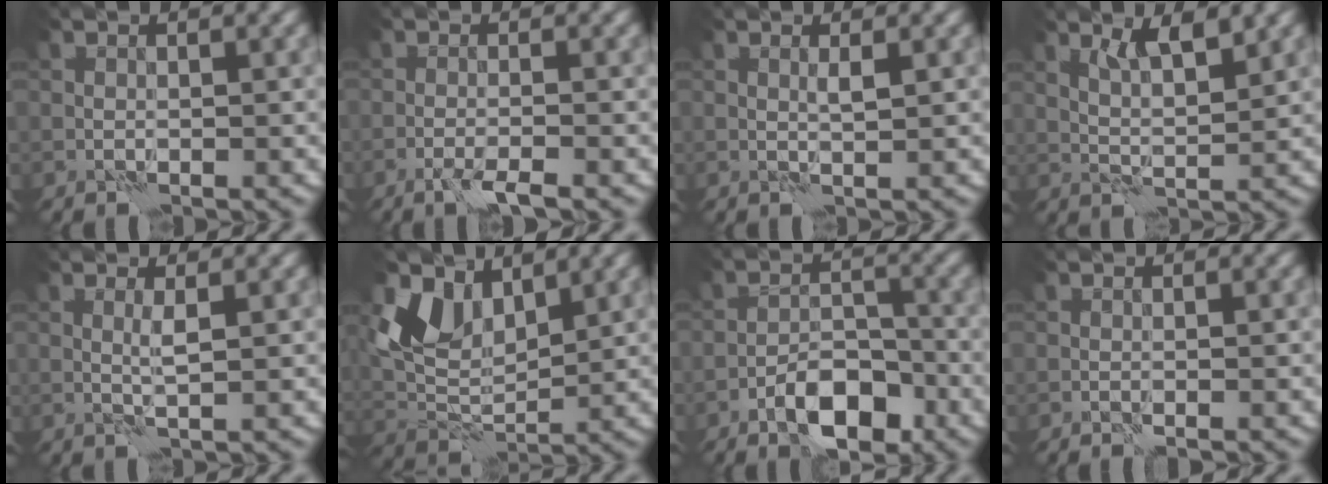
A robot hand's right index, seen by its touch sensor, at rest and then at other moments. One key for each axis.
{"total": 2.1, "fx": -1.4, "fy": 0.0, "fz": 1.6, "tx": -0.034, "ty": -0.001, "tz": -0.032}
{"total": 0.8, "fx": 0.4, "fy": -0.1, "fz": 0.7, "tx": -0.017, "ty": -0.001, "tz": 0.006}
{"total": 3.1, "fx": 2.0, "fy": 0.5, "fz": 2.2, "tx": -0.046, "ty": -0.005, "tz": 0.038}
{"total": 1.2, "fx": 0.5, "fy": -0.2, "fz": 1.1, "tx": -0.028, "ty": 0.000, "tz": 0.005}
{"total": 5.5, "fx": 3.5, "fy": 3.2, "fz": 2.7, "tx": -0.066, "ty": -0.009, "tz": 0.067}
{"total": 5.6, "fx": -3.5, "fy": 2.4, "fz": 3.7, "tx": -0.057, "ty": 0.007, "tz": -0.063}
{"total": 0.8, "fx": -0.6, "fy": 0.0, "fz": 0.5, "tx": -0.012, "ty": -0.001, "tz": -0.010}